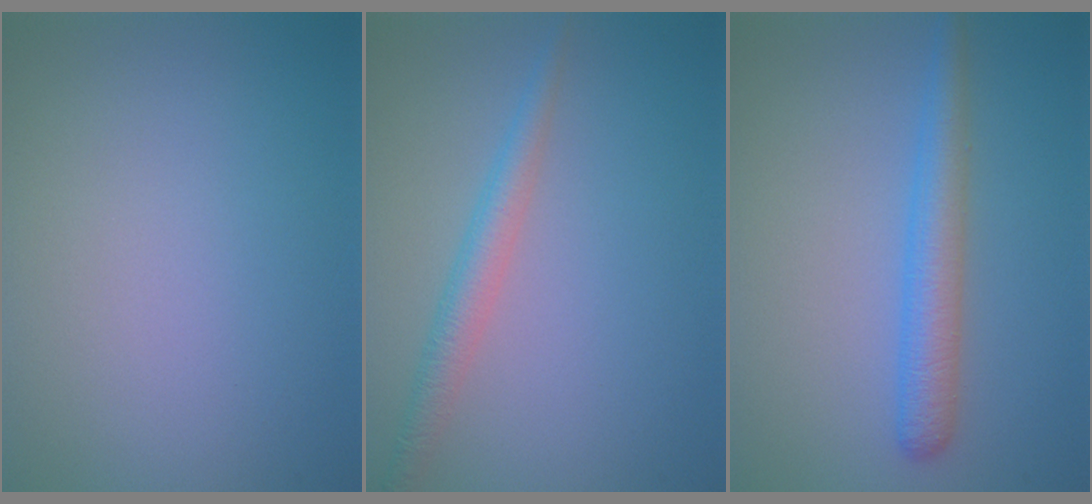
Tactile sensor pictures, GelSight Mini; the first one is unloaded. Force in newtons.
{"total": 2.5, "press": 2.5, "slide": 0.1}
{"total": 3.3, "press": 3.3, "slide": 0.1}